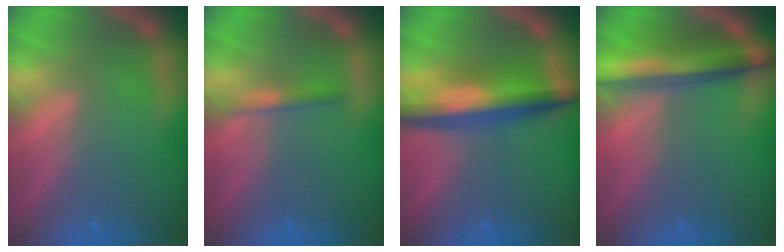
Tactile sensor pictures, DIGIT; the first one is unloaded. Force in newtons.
{"total": 1.4}
{"total": 7.1}
{"total": 6.5}